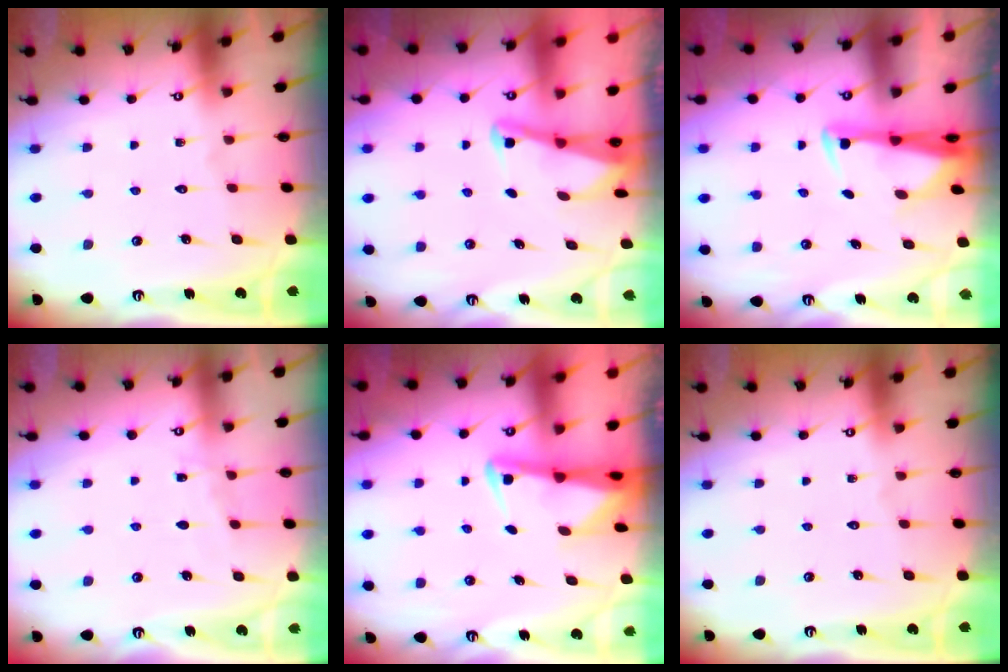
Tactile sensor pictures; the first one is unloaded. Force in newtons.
{"total": 2.0, "press": 2.0, "slide": 0.4}
{"total": 2.9, "press": 2.7, "slide": 0.9}
{"total": 2.8, "press": 2.8, "slide": 0.4}
{"total": 2.7, "press": 2.6, "slide": 0.6}
{"total": 0.0}